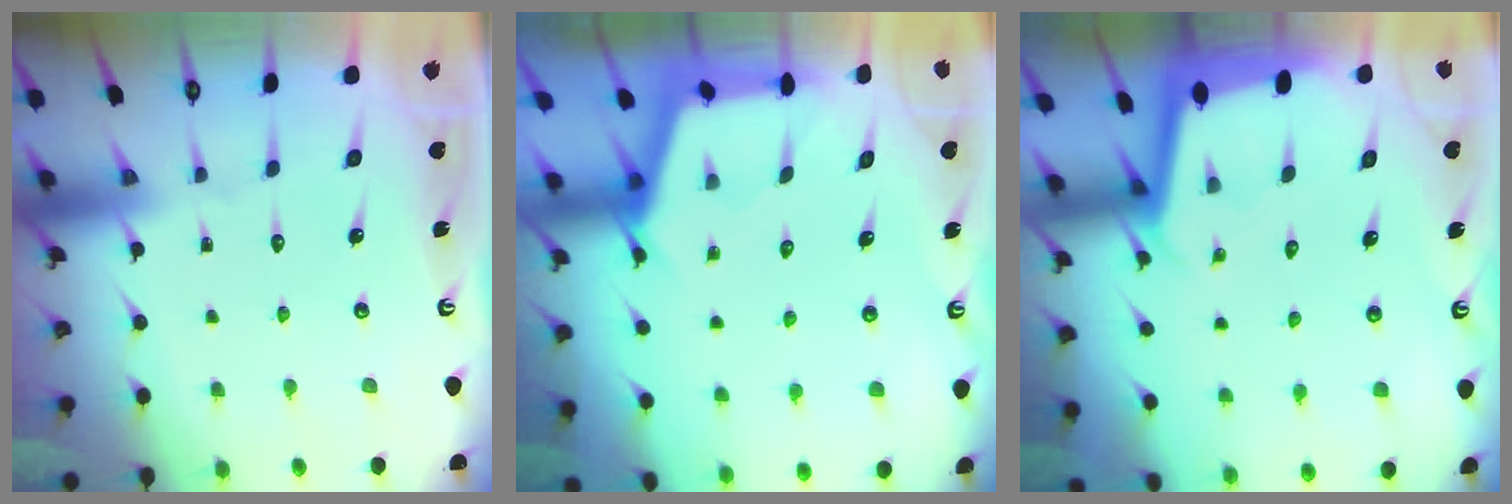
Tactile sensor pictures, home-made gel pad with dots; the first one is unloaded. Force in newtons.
{"total": 2.8, "press": 2.7, "slide": 0.4}
{"total": 1.9, "press": 1.9, "slide": 0.1}